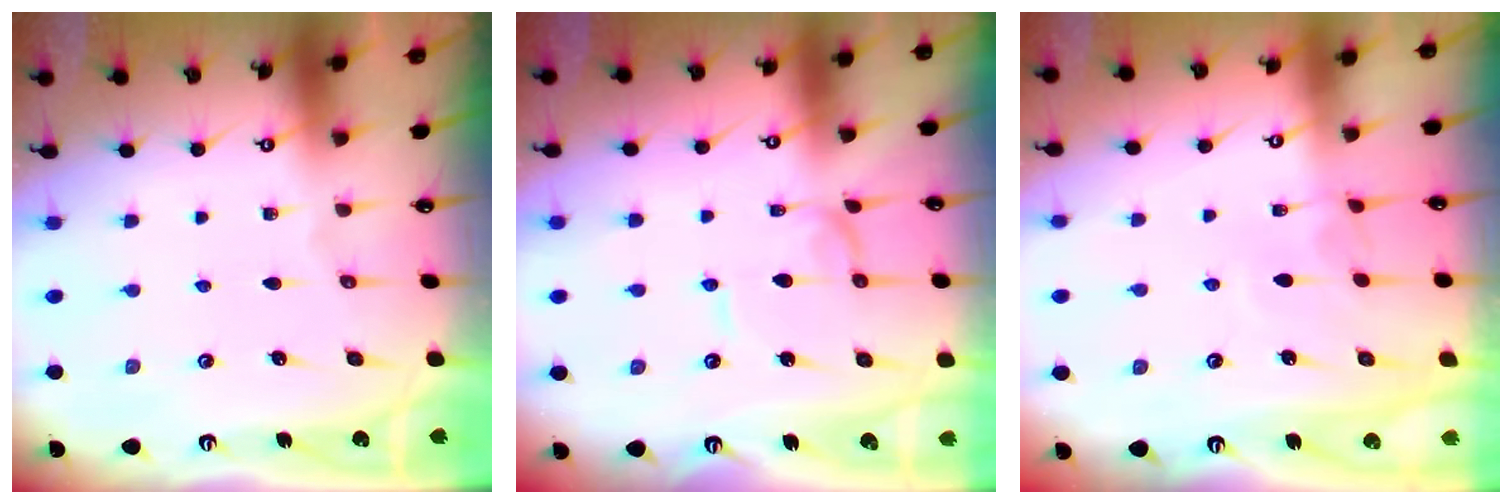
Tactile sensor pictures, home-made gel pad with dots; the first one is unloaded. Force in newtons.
{"total": 1.1, "press": 1.1, "slide": 0.0}
{"total": 2.2, "press": 2.2, "slide": 0.4}